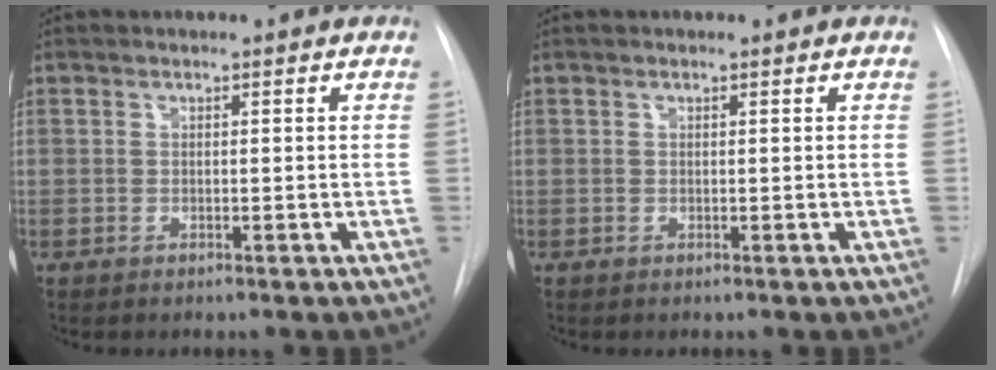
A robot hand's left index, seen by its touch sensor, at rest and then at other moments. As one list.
[{"total": 0.0}]